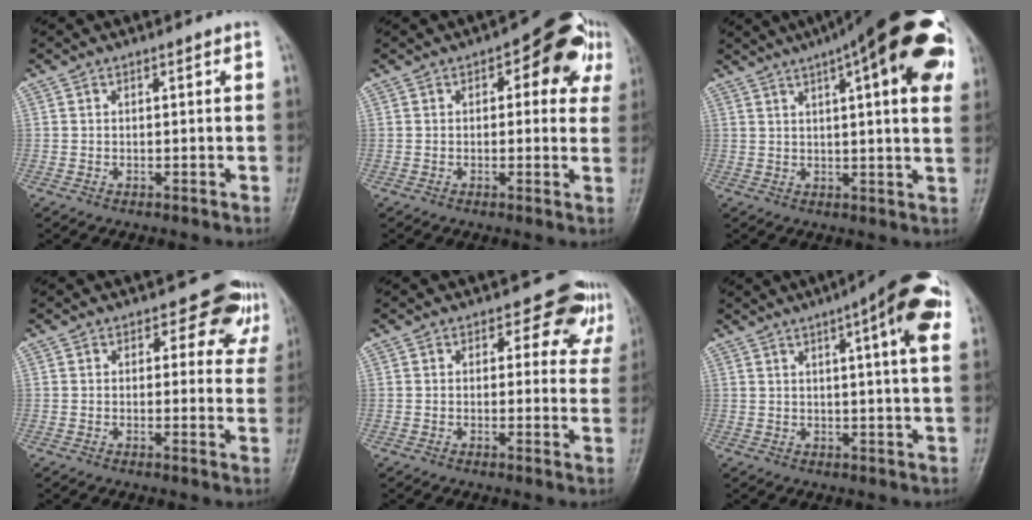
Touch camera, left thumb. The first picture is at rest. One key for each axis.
{"total": 11.2, "fx": 4.1, "fy": 5.8, "fz": 8.7, "tx": -0.056, "ty": 0.007, "tz": 0.041}
{"total": 24.9, "fx": 11.0, "fy": 6.4, "fz": 21.3, "tx": -0.262, "ty": 0.018, "tz": 0.147}
{"total": 6.9, "fx": 4.4, "fy": 4.4, "fz": 3.0, "tx": 0.002, "ty": -0.021, "tz": 0.033}
{"total": 7.0, "fx": 4.8, "fy": 4.4, "fz": 2.7, "tx": 0.007, "ty": -0.023, "tz": 0.036}
{"total": 14.1, "fx": 6.1, "fy": 2.8, "fz": 12.4, "tx": -0.149, "ty": -0.002, "tz": 0.073}